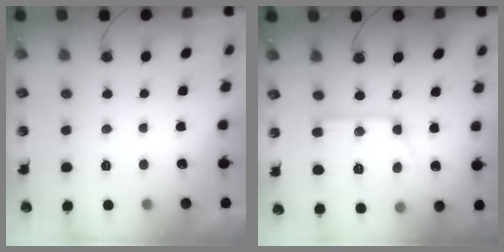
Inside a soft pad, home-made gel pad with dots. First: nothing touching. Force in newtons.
{"total": 14.0, "press": 13.9, "slide": 1.2}